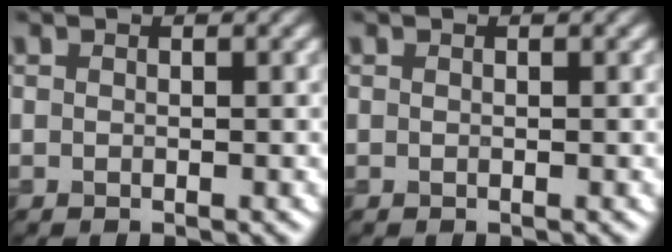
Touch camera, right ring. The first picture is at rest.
{"total": 0.0}